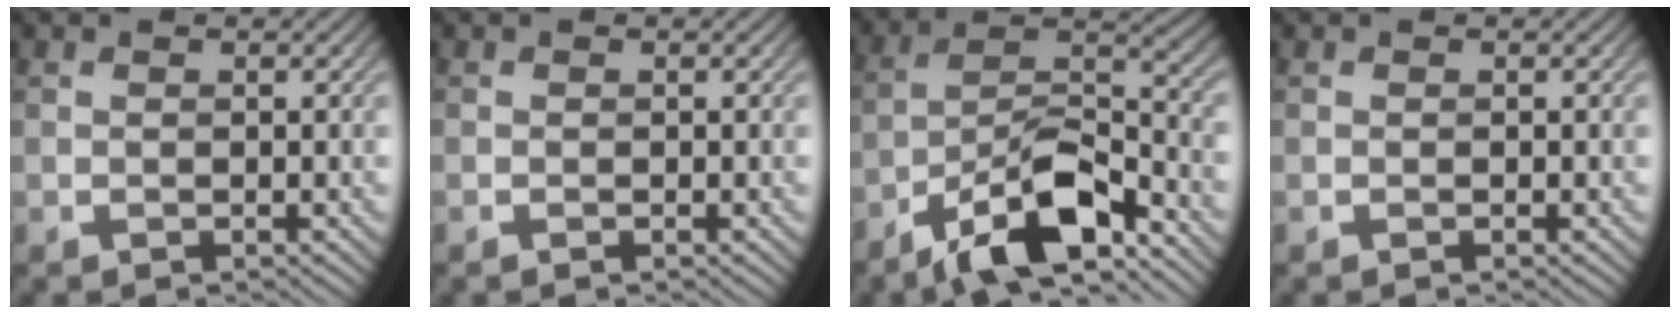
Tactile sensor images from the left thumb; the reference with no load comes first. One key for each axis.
{"total": 0.0}
{"total": 12.0, "fx": -8.3, "fy": 3.3, "fz": 8.0, "tx": -0.134, "ty": 0.008, "tz": -0.164}
{"total": 0.0}